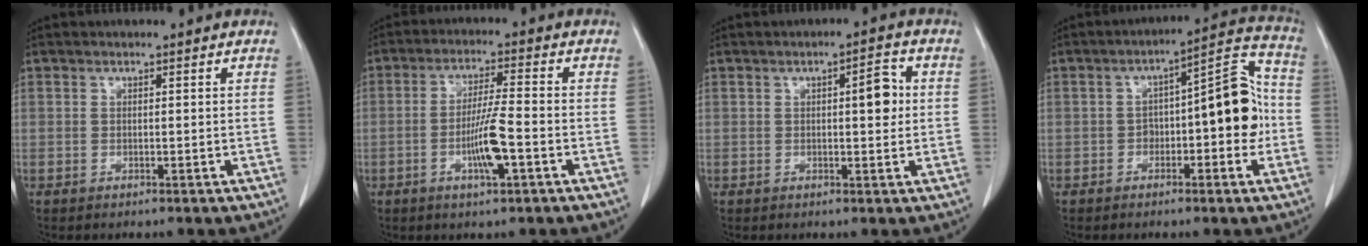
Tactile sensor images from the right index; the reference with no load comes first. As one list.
[{"total": 7.0, "force": [-2.3, 0.2, 6.6], "torque": [-0.126, -0.004, -0.043]}, {"total": 4.2, "force": [0.6, 1.2, 4.0], "torque": [-0.055, 0.006, 0.005]}, {"total": 11.8, "force": [-1.2, 3.9, 11.1], "torque": [-0.150, 0.046, -0.015]}]